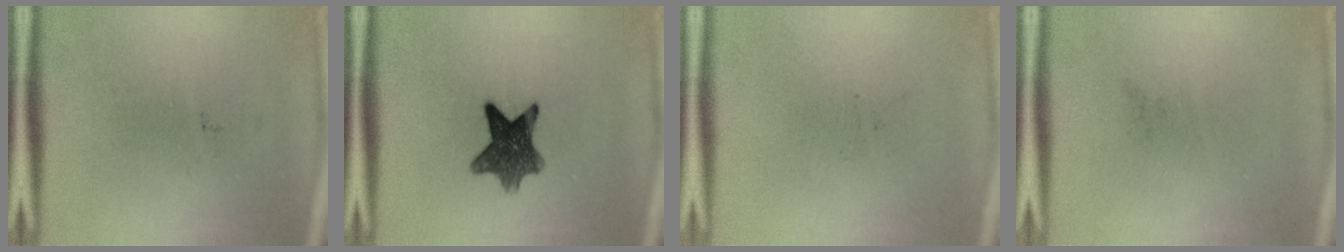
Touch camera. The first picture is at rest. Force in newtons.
{"total": 8.9}
{"total": 0.0}
{"total": 0.0}